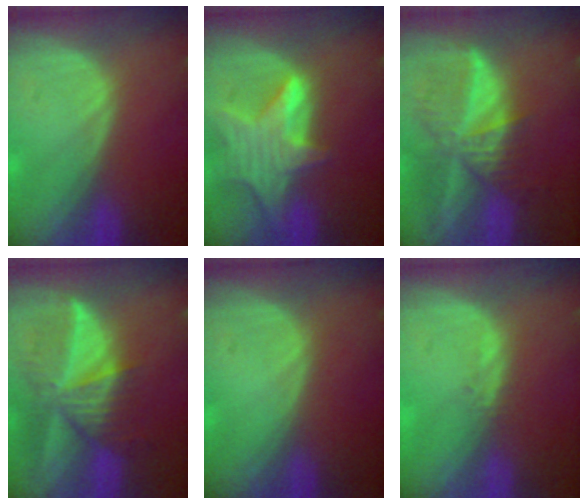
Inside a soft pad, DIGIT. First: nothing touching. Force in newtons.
{"total": 8.1, "press": 7.3, "slide": 3.6}
{"total": 9.3, "press": 8.1, "slide": 4.6}
{"total": 9.9, "press": 8.7, "slide": 4.7}
{"total": 0.0}
{"total": 0.9, "press": 0.8, "slide": 0.4}